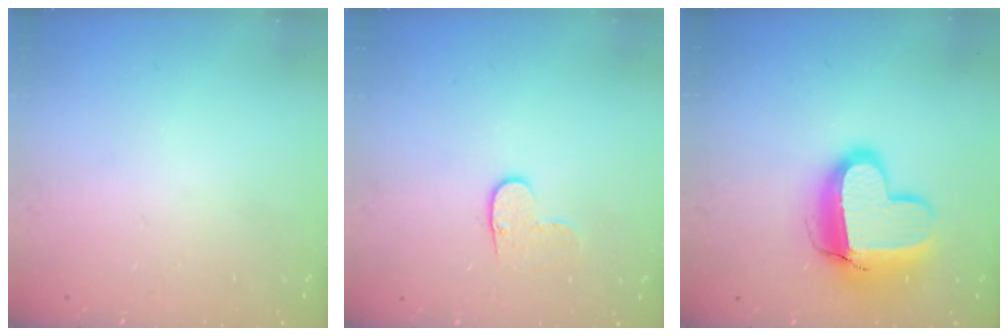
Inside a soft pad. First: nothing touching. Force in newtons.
{"total": 5.7, "press": 5.6, "slide": 0.6}
{"total": 14.4, "press": 14.4, "slide": 1.1}